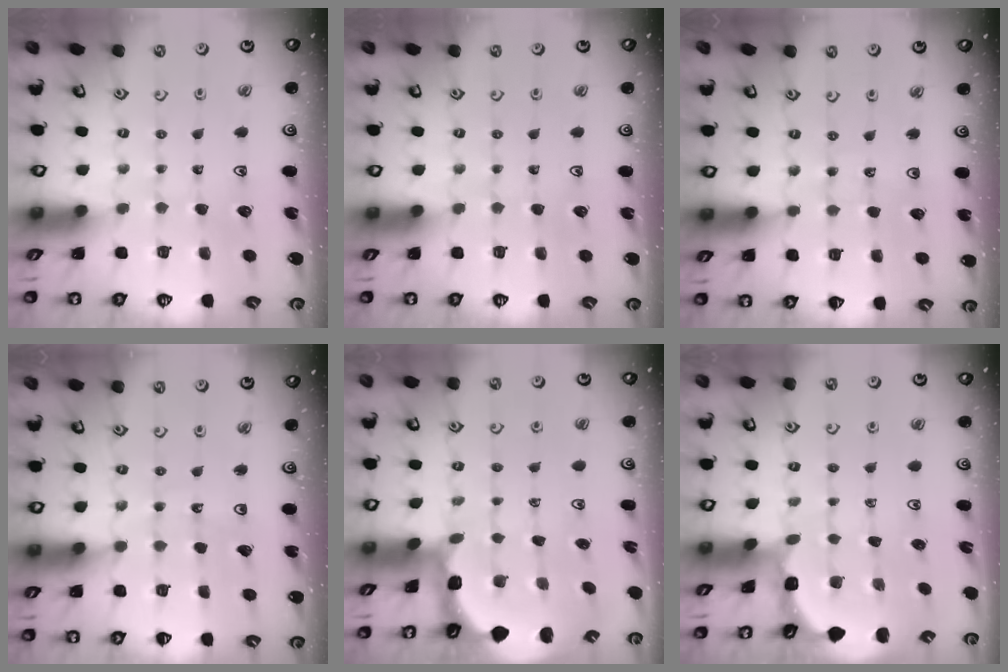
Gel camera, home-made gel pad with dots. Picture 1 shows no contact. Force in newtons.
{"total": 0.0}
{"total": 3.7, "press": 3.4, "slide": 1.5}
{"total": 3.0, "press": 3.0, "slide": 0.2}
{"total": 1.9, "press": 1.9, "slide": 0.2}
{"total": 1.5, "press": 1.5, "slide": 0.2}